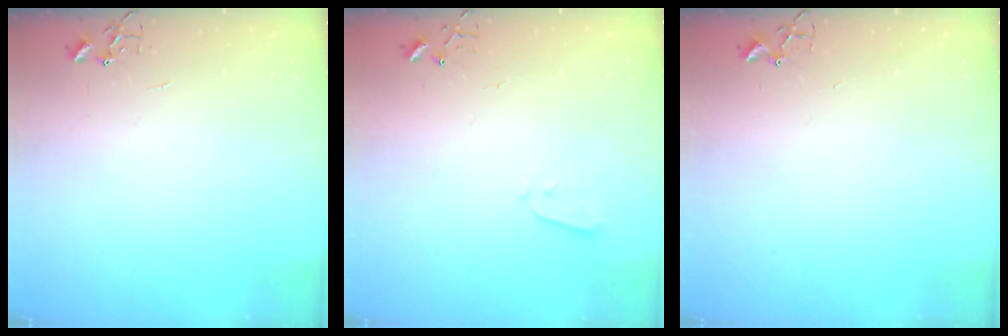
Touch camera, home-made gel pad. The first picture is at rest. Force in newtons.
{"total": 3.4, "press": 3.3, "slide": 0.7}
{"total": 1.8, "press": 1.8, "slide": 0.2}